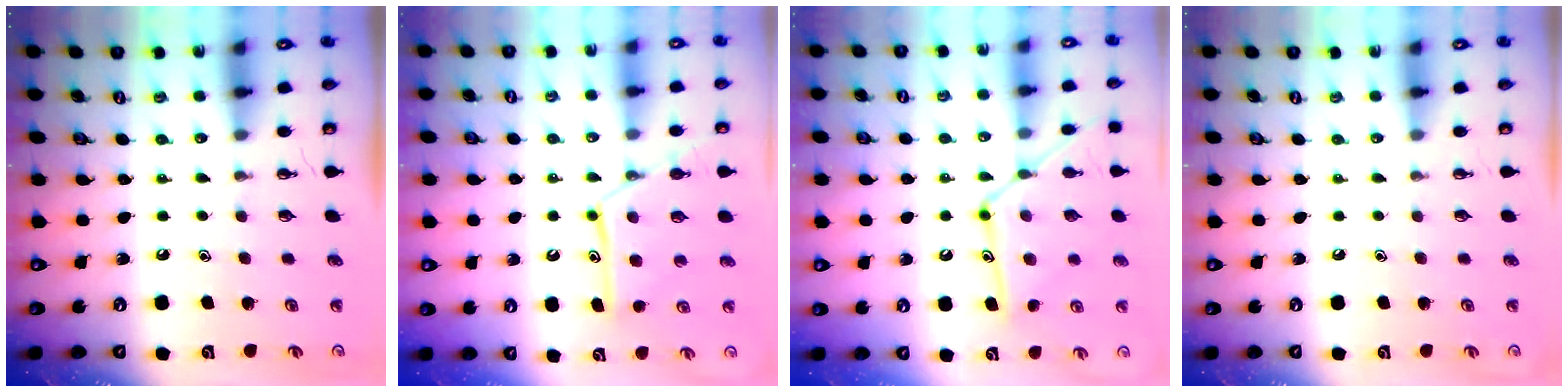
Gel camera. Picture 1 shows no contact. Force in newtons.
{"total": 12.8, "press": 12.7, "slide": 1.1}
{"total": 14.2, "press": 14.2, "slide": 0.9}
{"total": 0.0}